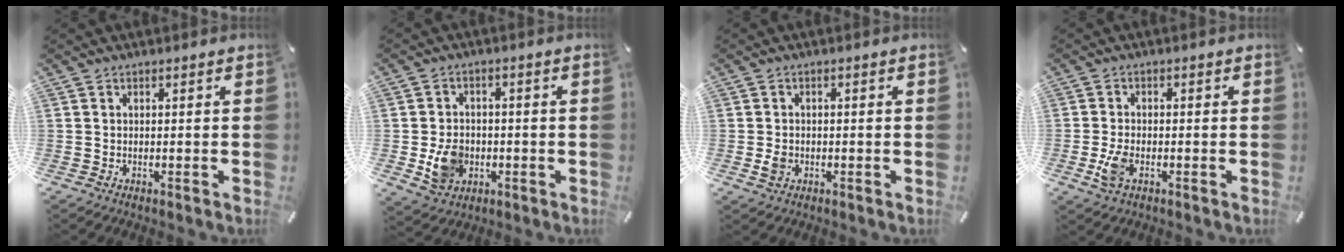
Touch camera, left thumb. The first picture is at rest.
{"total": 8.2, "force": [-1.5, 7.0, 3.9], "torque": [-0.073, 0.005, -0.025]}
{"total": 2.6, "force": [-0.6, 2.1, 1.5], "torque": [-0.018, 0.000, -0.012]}
{"total": 5.0, "force": [-1.7, 2.7, 3.8], "torque": [-0.087, 0.000, -0.033]}